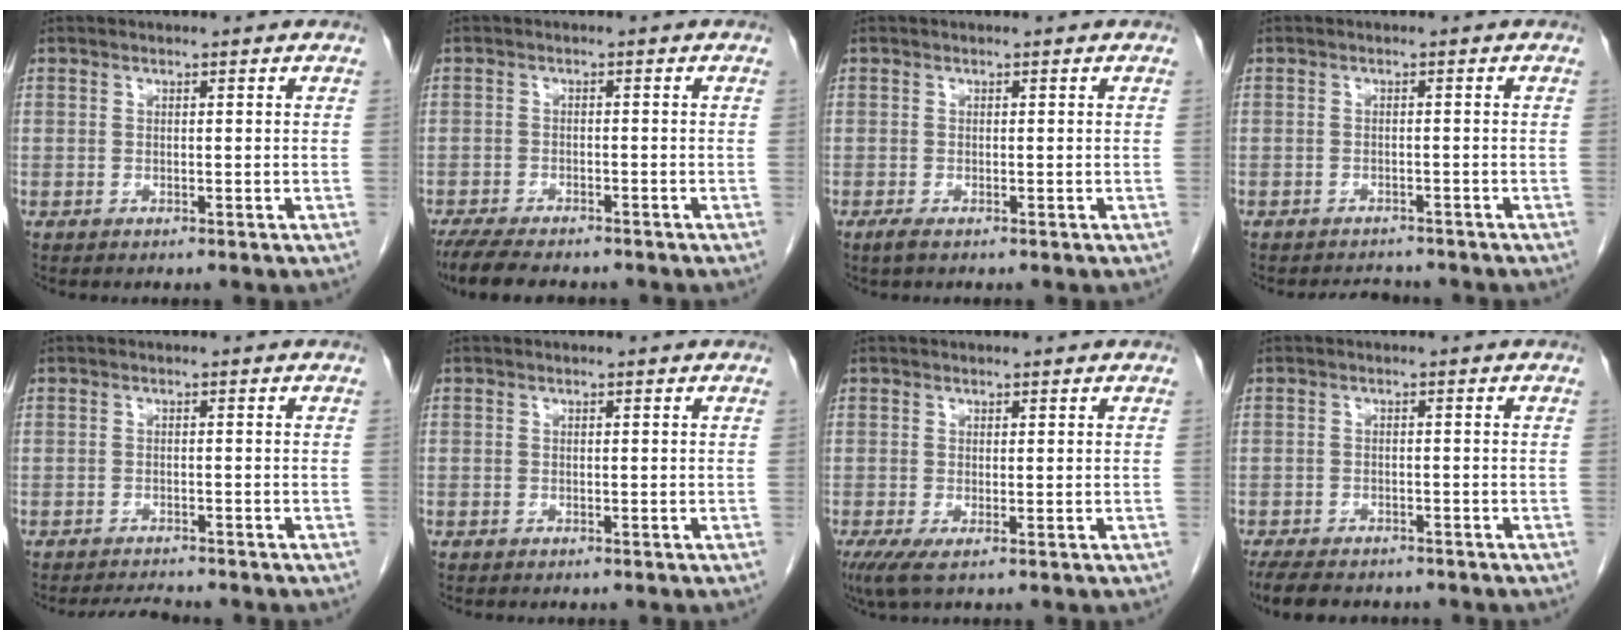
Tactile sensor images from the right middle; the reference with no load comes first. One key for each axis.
{"total": 8.7, "fx": -7.3, "fy": 2.1, "fz": 4.2, "tx": -0.069, "ty": -0.016, "tz": -0.114}
{"total": 1.0, "fx": -0.6, "fy": 0.1, "fz": 0.7, "tx": -0.020, "ty": -0.004, "tz": -0.011}
{"total": 3.6, "fx": -3.4, "fy": 1.2, "fz": 0.4, "tx": -0.007, "ty": -0.004, "tz": -0.047}
{"total": 2.9, "fx": -2.9, "fy": 0.1, "fz": 0.4, "tx": -0.011, "ty": -0.012, "tz": -0.045}
{"total": 0.0}
{"total": 2.7, "fx": -1.0, "fy": 0.4, "fz": 2.4, "tx": -0.050, "ty": -0.012, "tz": -0.013}
{"total": 9.1, "fx": -7.5, "fy": 3.2, "fz": 3.9, "tx": -0.069, "ty": -0.008, "tz": -0.106}